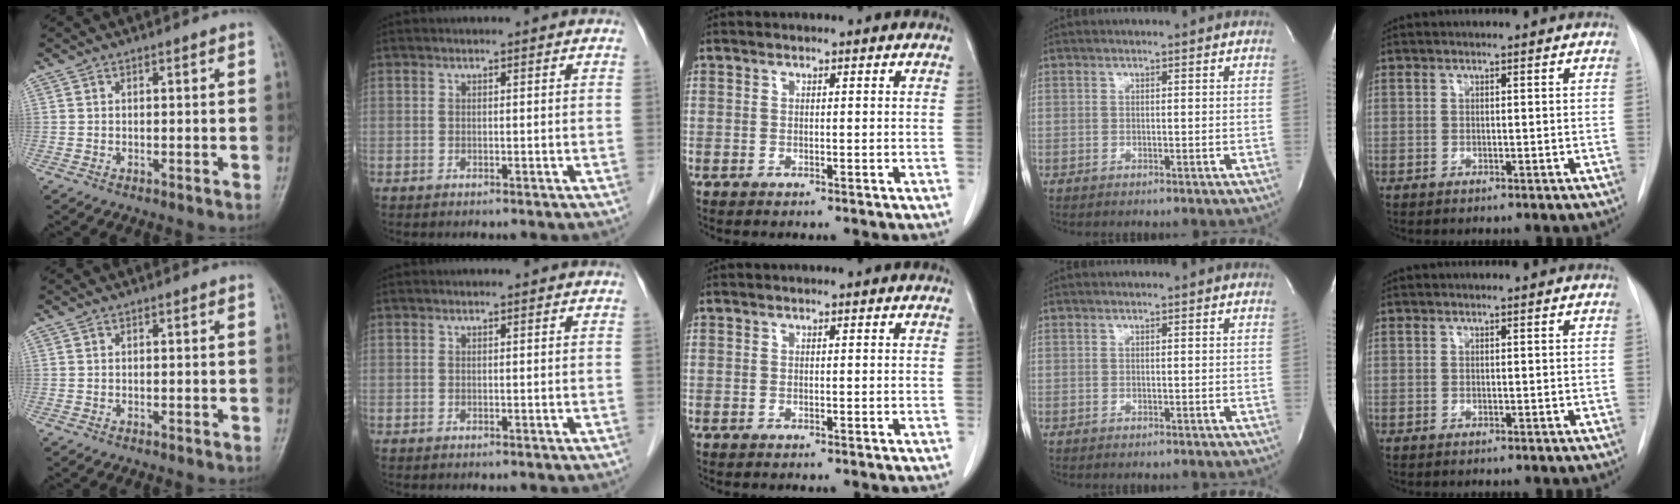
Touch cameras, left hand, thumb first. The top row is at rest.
{}